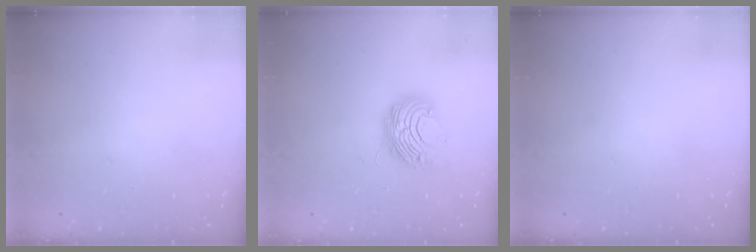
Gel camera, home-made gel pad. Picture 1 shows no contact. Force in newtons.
{"total": 8.9, "press": 8.9, "slide": 0.1}
{"total": 0.0}